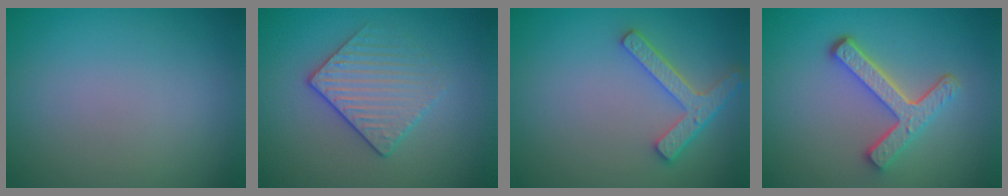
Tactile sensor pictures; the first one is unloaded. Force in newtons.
{"total": 3.1, "press": 2.9, "slide": 1.2}
{"total": 3.7, "press": 3.0, "slide": 2.1}
{"total": 4.5, "press": 3.4, "slide": 3.0}